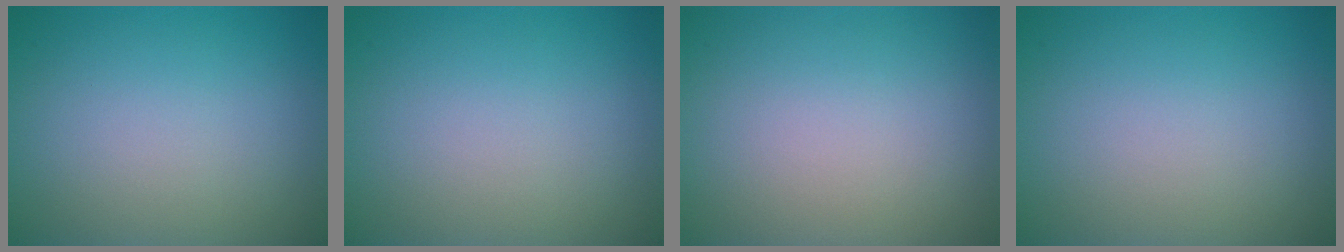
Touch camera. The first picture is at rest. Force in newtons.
{"total": 0.0}
{"total": 0.0}
{"total": 0.0}